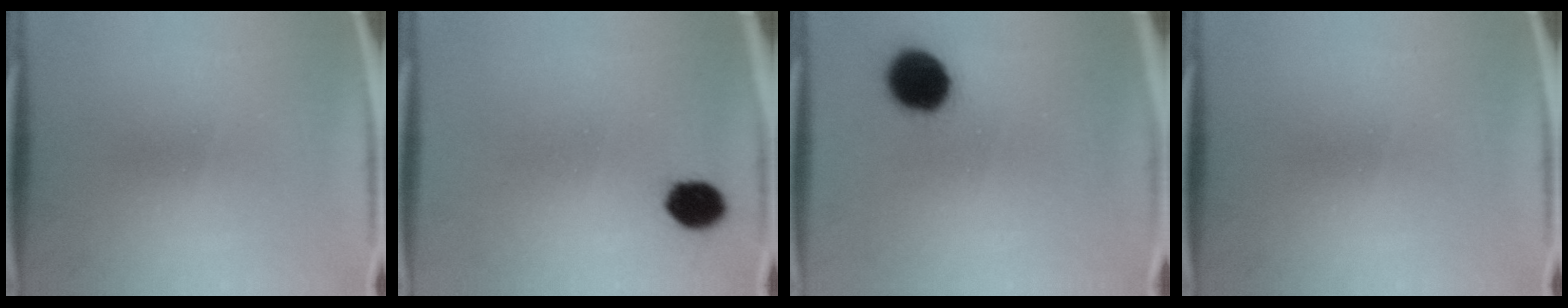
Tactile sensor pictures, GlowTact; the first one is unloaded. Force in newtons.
{"total": 5.8}
{"total": 10.7}
{"total": 0.0}